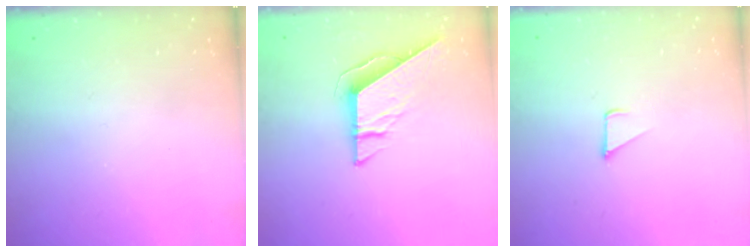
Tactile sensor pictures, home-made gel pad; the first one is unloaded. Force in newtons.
{"total": 8.1, "press": 8.1, "slide": 0.4}
{"total": 1.7, "press": 1.7, "slide": 0.1}